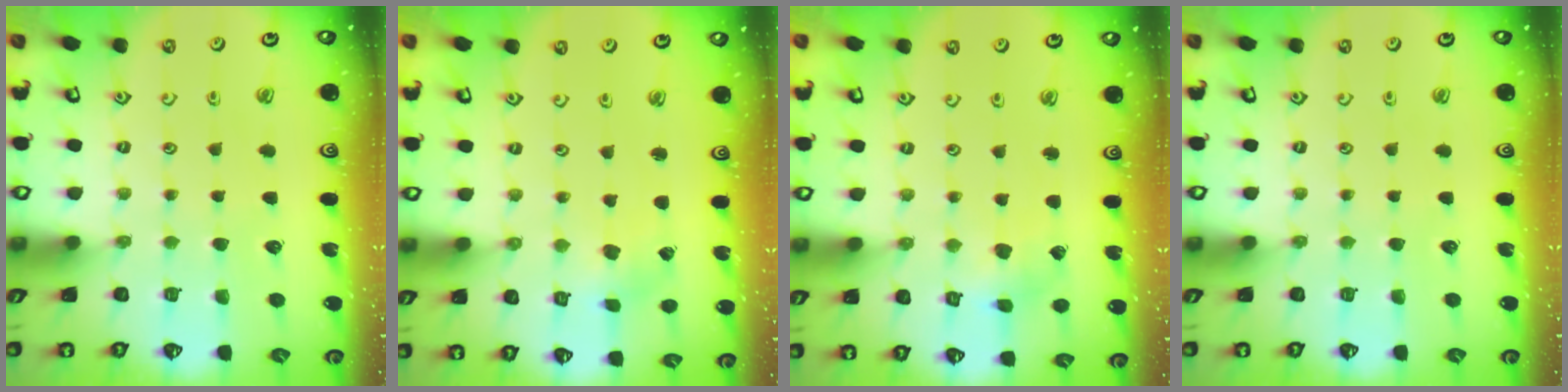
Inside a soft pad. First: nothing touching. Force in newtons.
{"total": 1.0, "press": 1.0, "slide": 0.0}
{"total": 2.9, "press": 2.9, "slide": 0.3}
{"total": 0.0}